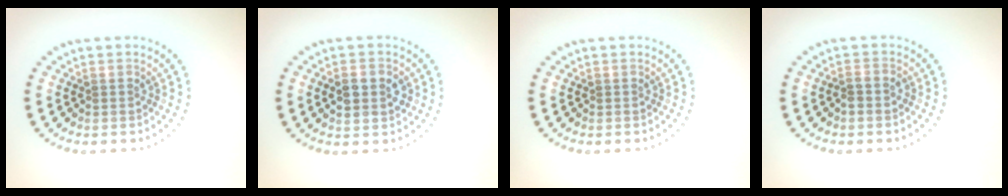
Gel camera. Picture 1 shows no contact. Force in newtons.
{"total": 3.6, "press": 3.6, "slide": 0.2}
{"total": 0.0}
{"total": 0.8, "press": 0.7, "slide": 0.5}